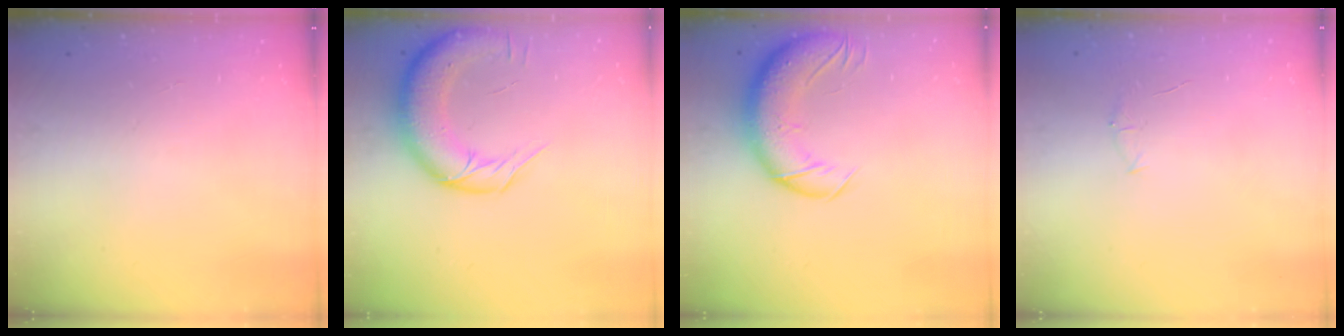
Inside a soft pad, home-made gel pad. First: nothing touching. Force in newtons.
{"total": 13.9, "press": 13.4, "slide": 3.7}
{"total": 13.3, "press": 12.8, "slide": 3.6}
{"total": 4.0, "press": 3.8, "slide": 1.2}